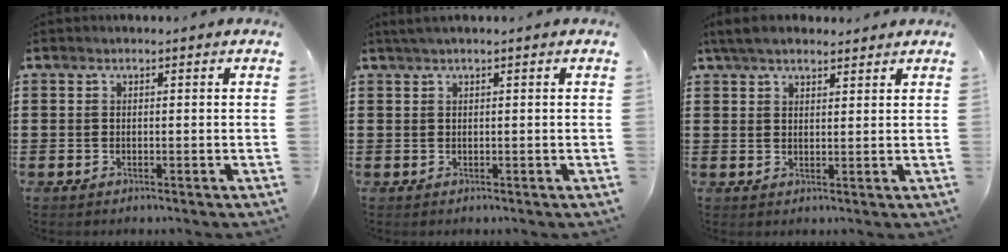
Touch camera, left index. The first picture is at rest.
{"total": 0.8, "force": [0.3, 0.0, 0.7], "torque": [-0.010, -0.001, 0.006]}
{"total": 3.8, "force": [3.1, 1.2, 1.8], "torque": [-0.043, 0.004, 0.058]}